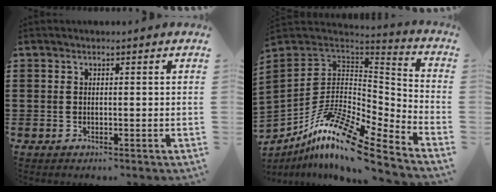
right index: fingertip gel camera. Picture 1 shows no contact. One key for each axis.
{"total": 14.3, "fx": -9.5, "fy": 4.0, "fz": 9.9, "tx": -0.197, "ty": 0.018, "tz": -0.182}